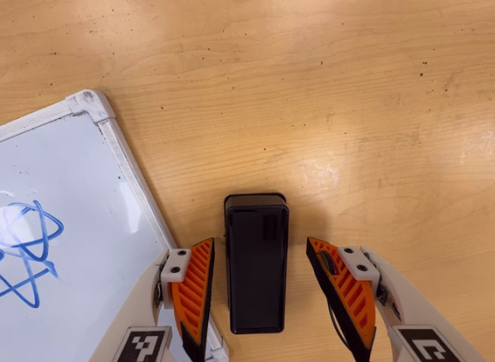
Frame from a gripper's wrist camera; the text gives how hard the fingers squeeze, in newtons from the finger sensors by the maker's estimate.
{"total": 0.0}